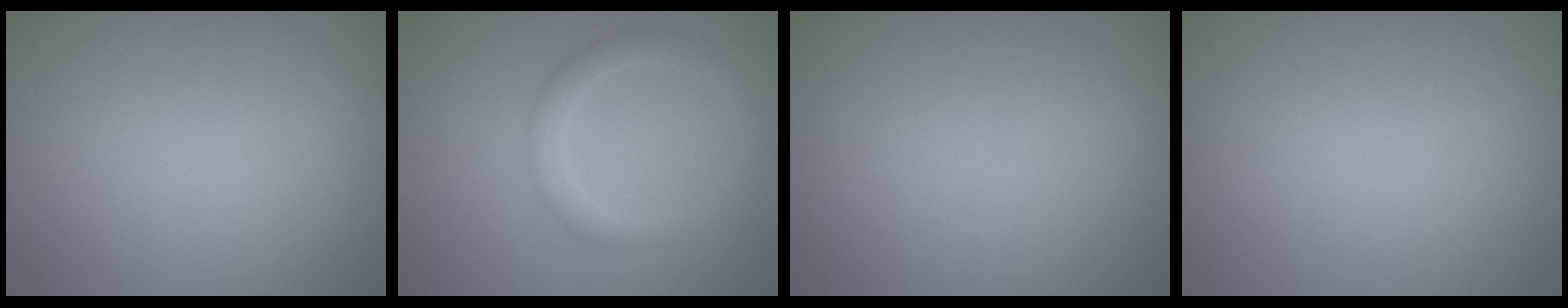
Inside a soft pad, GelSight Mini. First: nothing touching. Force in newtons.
{"total": 2.4, "press": 2.4, "slide": 0.1}
{"total": 0.0}
{"total": 0.0}